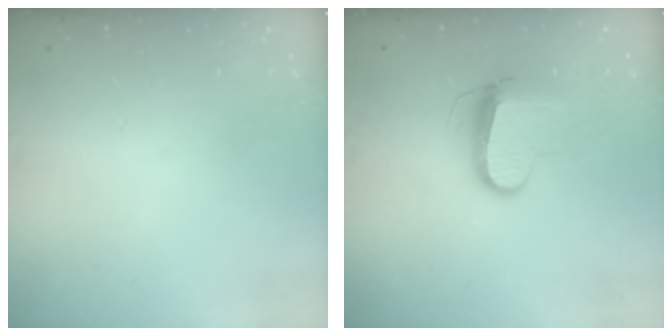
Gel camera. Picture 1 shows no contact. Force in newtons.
{"total": 9.6, "press": 9.5, "slide": 0.9}